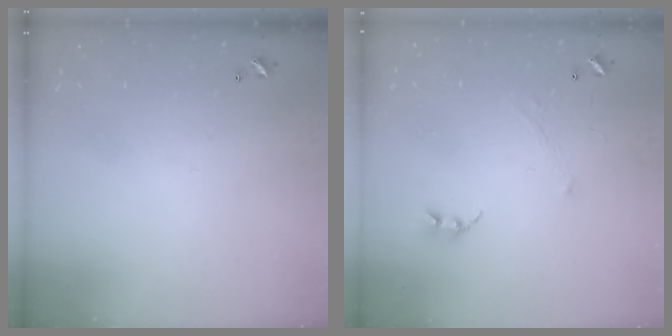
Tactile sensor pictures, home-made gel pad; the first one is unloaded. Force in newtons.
{"total": 0.7, "press": 0.0, "slide": 0.7}